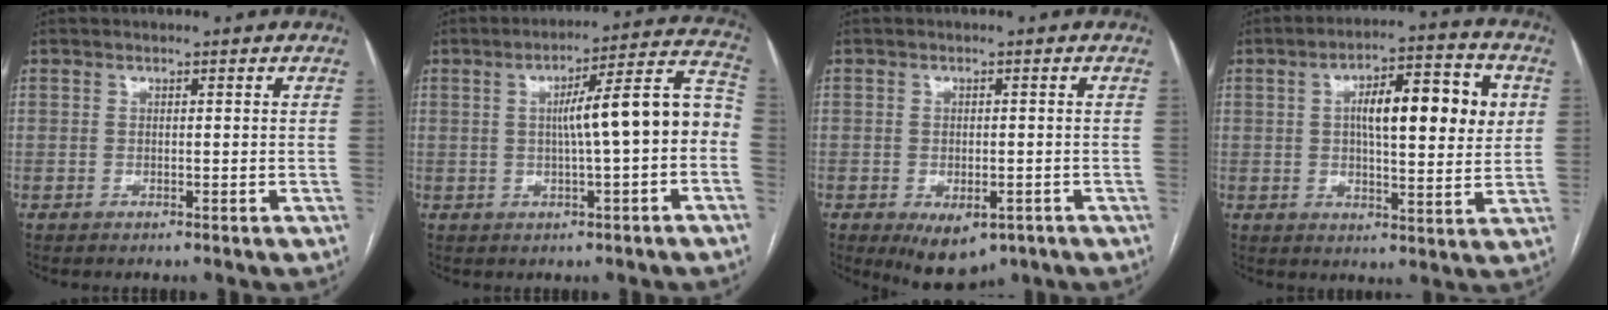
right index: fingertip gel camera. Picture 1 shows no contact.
{"total": 11.9, "force": [-0.7, 0.9, 11.8], "torque": [-0.161, 0.040, -0.008]}
{"total": 7.2, "force": [-3.9, 3.7, 4.7], "torque": [-0.065, -0.008, -0.048]}
{"total": 13.6, "force": [2.8, 3.6, 12.8], "torque": [-0.191, 0.027, 0.038]}